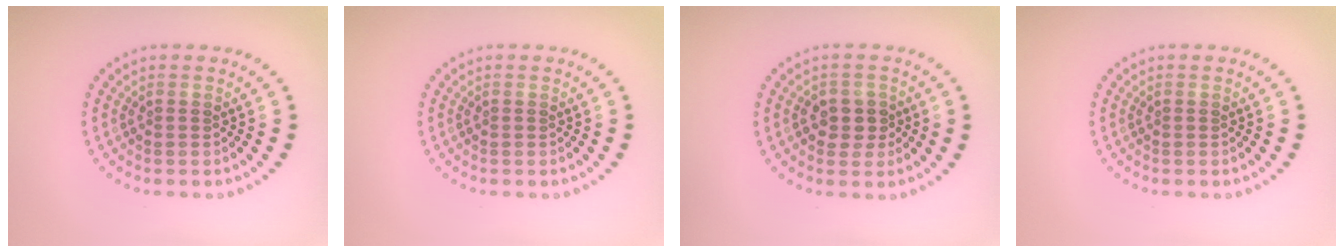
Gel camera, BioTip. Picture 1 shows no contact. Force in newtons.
{"total": 0.0}
{"total": 2.5, "press": 2.4, "slide": 0.4}
{"total": 0.0}